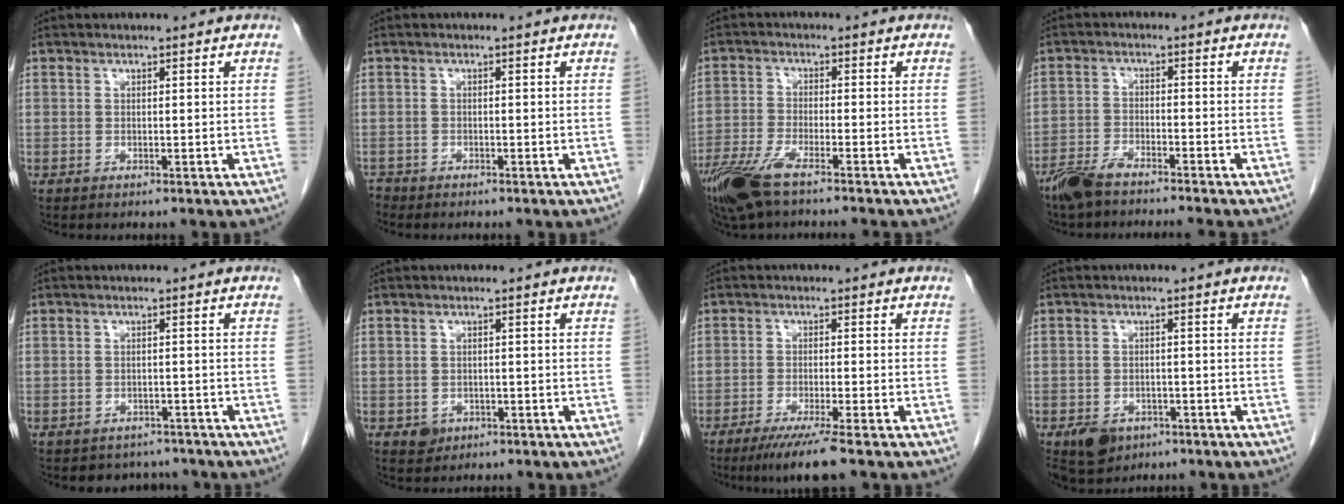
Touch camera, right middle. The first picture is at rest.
{"total": 1.3, "force": [-1.2, 0.4, -0.2], "torque": [0.001, -0.003, -0.023]}
{"total": 8.0, "force": [-5.9, 0.7, 5.3], "torque": [-0.106, -0.018, -0.114]}
{"total": 5.6, "force": [-4.9, 0.2, 2.5], "torque": [-0.047, -0.016, -0.093]}
{"total": 4.3, "force": [-3.8, 2.1, 0.0], "torque": [-0.001, 0.009, -0.046]}
{"total": 2.1, "force": [-1.0, 1.7, 0.6], "torque": [-0.007, 0.004, -0.008]}
{"total": 6.1, "force": [-4.3, -0.7, 4.2], "torque": [-0.072, -0.020, -0.075]}
{"total": 5.0, "force": [-3.0, 3.5, 2.0], "torque": [-0.034, 0.000, -0.040]}